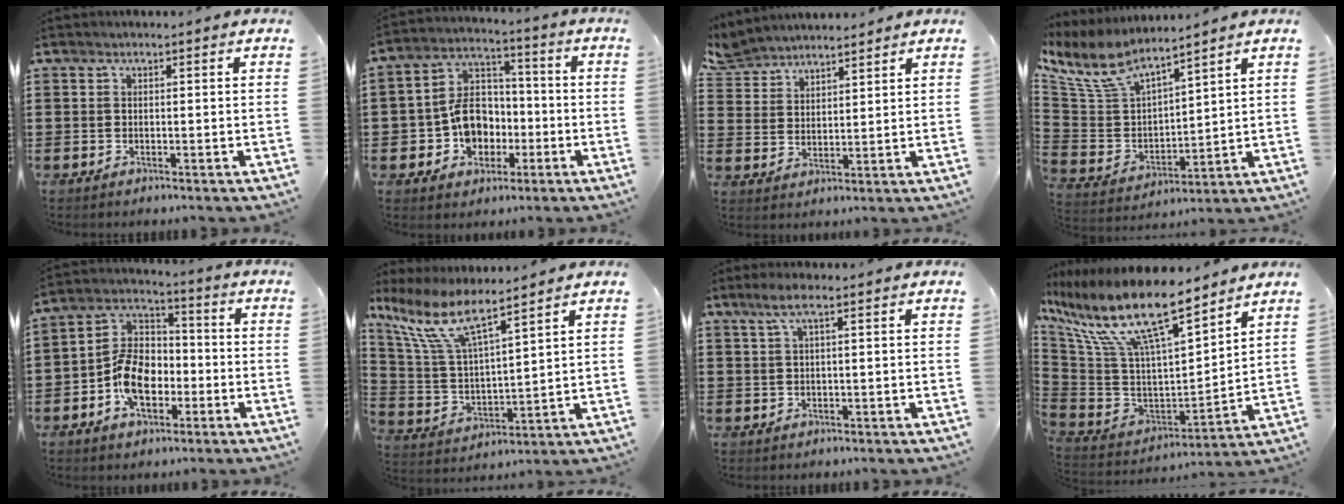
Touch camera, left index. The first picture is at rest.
{"total": 9.0, "force": [-2.1, 7.3, 4.8], "torque": [-0.118, 0.027, -0.037]}
{"total": 4.9, "force": [4.7, 1.2, 0.0], "torque": [-0.024, -0.017, 0.087]}
{"total": 8.7, "force": [7.3, 2.7, 3.8], "torque": [-0.107, -0.040, 0.130]}
{"total": 9.4, "force": [-3.2, 6.2, 6.3], "torque": [-0.161, 0.013, -0.067]}
{"total": 9.0, "force": [7.1, 1.4, 5.4], "torque": [-0.147, -0.040, 0.118]}
{"total": 3.1, "force": [1.1, 0.4, 2.8], "torque": [-0.058, 0.002, 0.018]}
{"total": 16.4, "force": [10.3, 4.7, 11.9], "torque": [-0.271, -0.062, 0.174]}